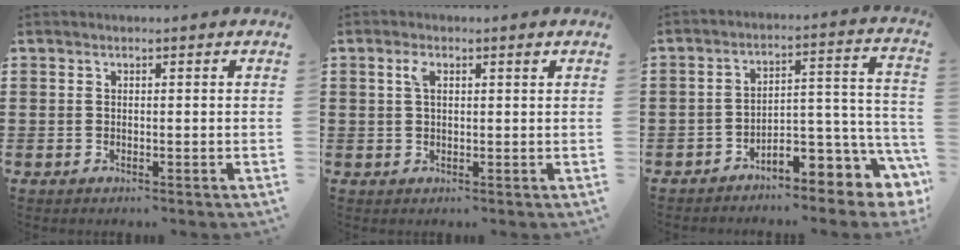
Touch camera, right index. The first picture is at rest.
{"total": 2.6, "force": [1.0, 0.8, 2.3], "torque": [-0.040, 0.003, 0.014]}
{"total": 5.5, "force": [-3.9, 2.5, 2.9], "torque": [-0.045, -0.013, -0.077]}